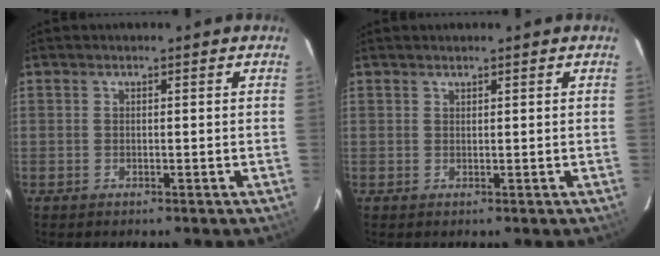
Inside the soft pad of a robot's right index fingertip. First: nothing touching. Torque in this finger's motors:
{"motor_torque": [-0.13, 0.03, -0.05, 0.00]}